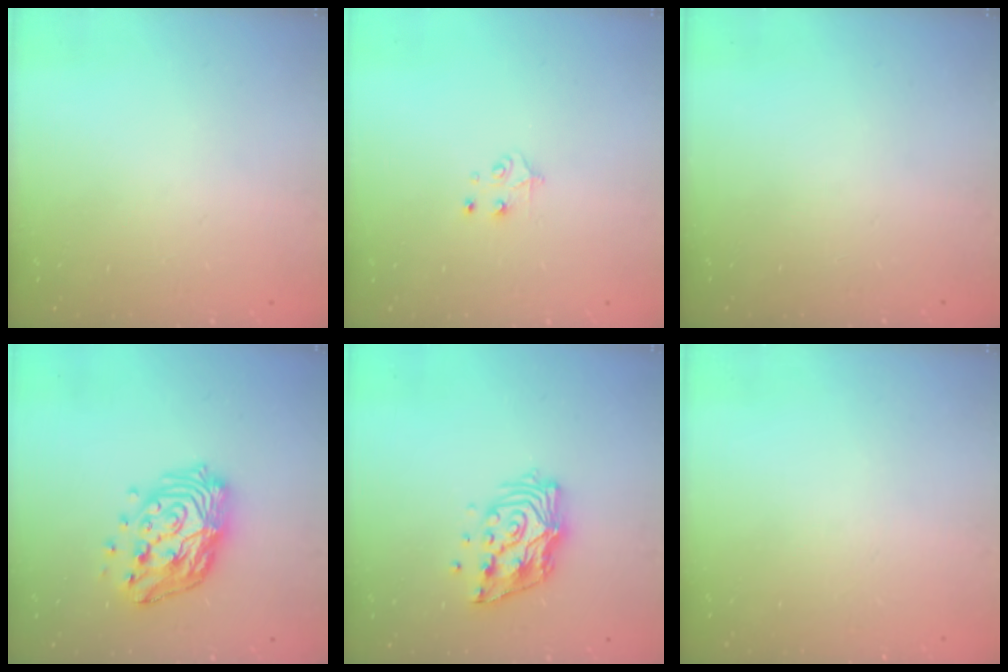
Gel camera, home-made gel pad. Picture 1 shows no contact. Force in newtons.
{"total": 4.4, "press": 4.4, "slide": 0.4}
{"total": 0.0}
{"total": 17.1, "press": 17.0, "slide": 1.9}
{"total": 13.0, "press": 12.9, "slide": 1.1}
{"total": 0.0}